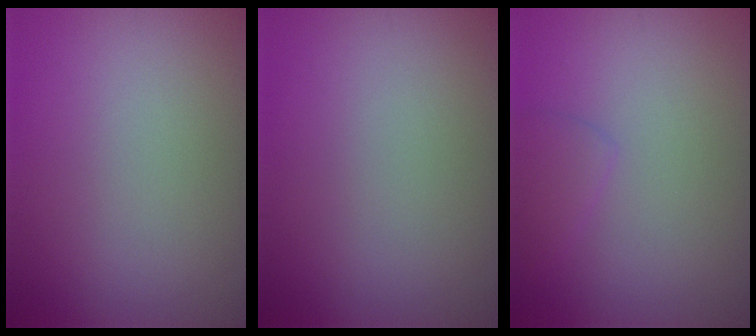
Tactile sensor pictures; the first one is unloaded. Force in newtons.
{"total": 0.0}
{"total": 1.5, "press": 1.5, "slide": 0.0}